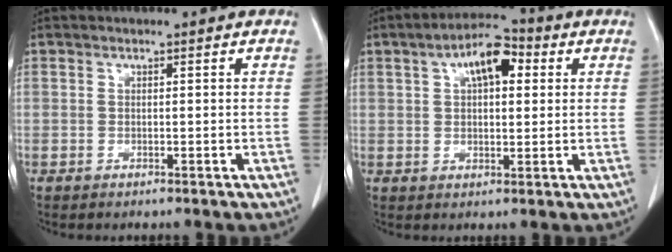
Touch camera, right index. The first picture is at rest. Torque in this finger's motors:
{"motor_torque": [0.58, -0.07, 0.16, 0.11]}